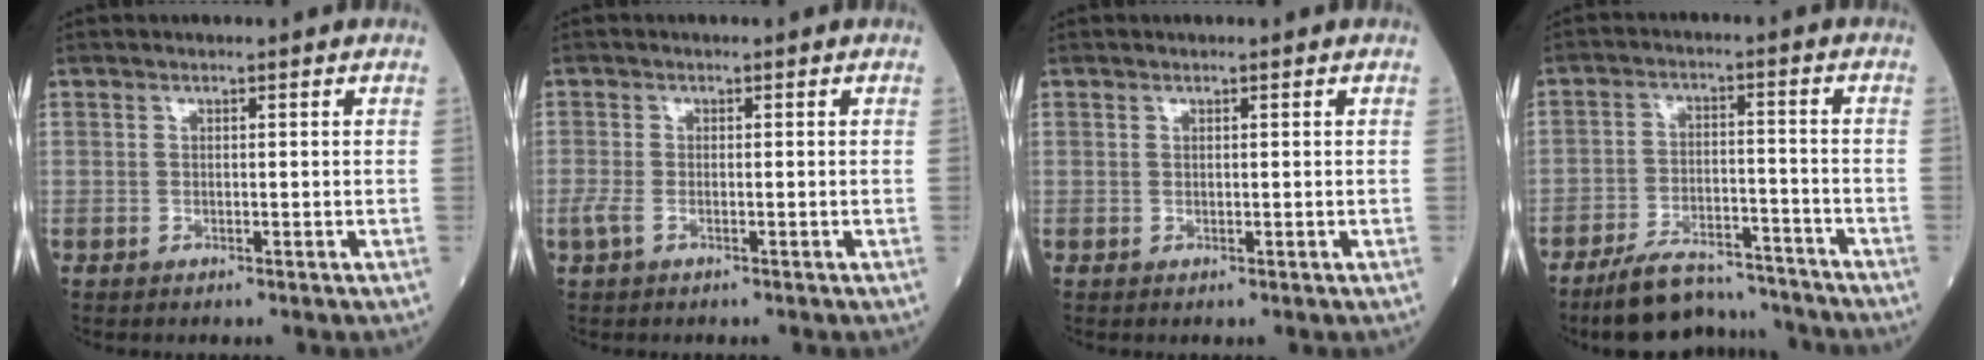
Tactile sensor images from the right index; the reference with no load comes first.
{"total": 2.0, "force": [-0.9, 0.8, 1.5], "torque": [-0.046, -0.002, -0.020]}
{"total": 0.0}
{"total": 10.7, "force": [-9.9, 3.0, 2.9], "torque": [-0.041, 0.016, -0.163]}